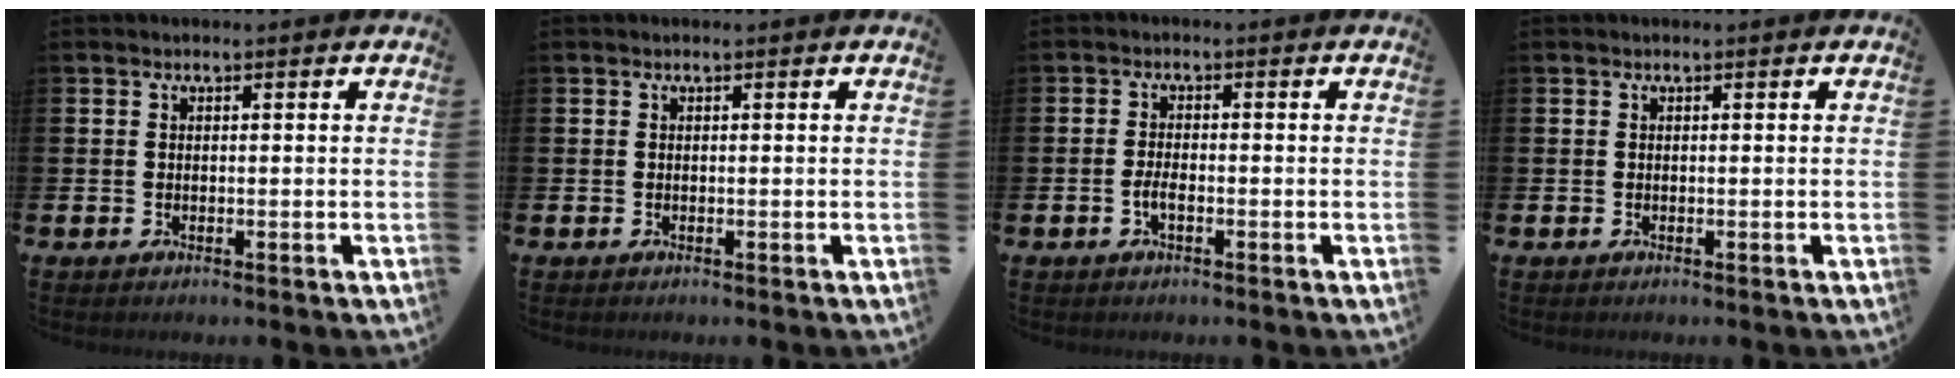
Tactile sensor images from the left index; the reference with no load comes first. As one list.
[{"total": 0.0}, {"total": 1.9, "force": [-0.7, 0.7, 1.6], "torque": [-0.024, 0.000, -0.017]}, {"total": 0.0}]